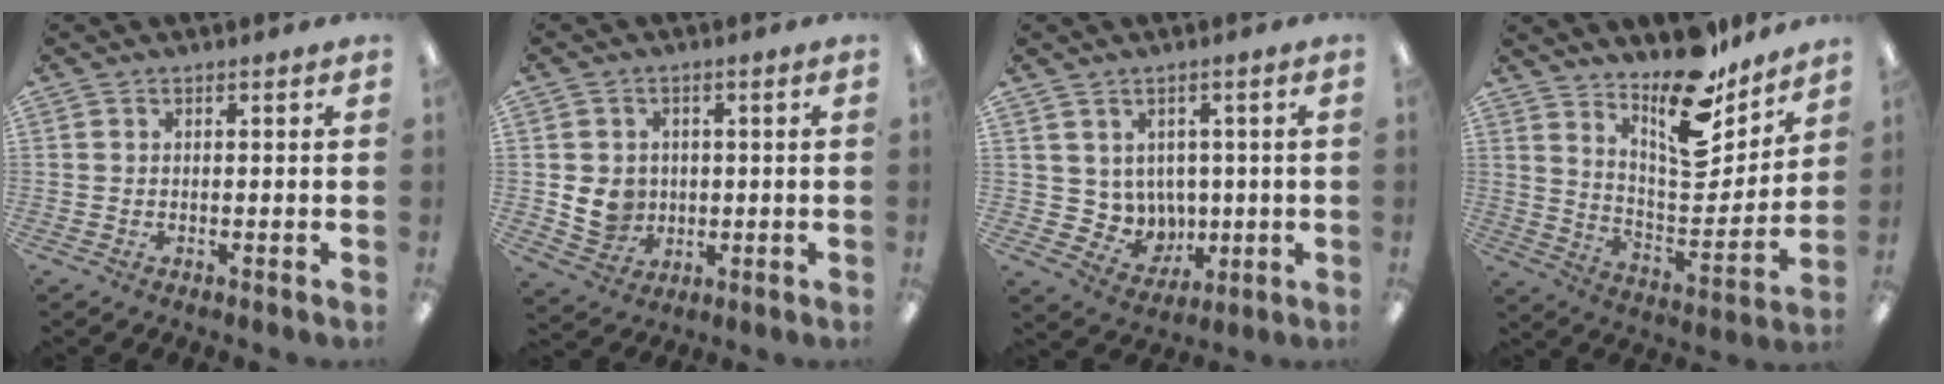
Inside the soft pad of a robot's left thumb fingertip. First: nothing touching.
{"total": 7.2, "force": [-0.2, 6.6, 2.8], "torque": [-0.051, 0.008, 0.001]}
{"total": 6.6, "force": [3.5, 5.6, 0.5], "torque": [-0.027, -0.028, 0.076]}
{"total": 17.6, "force": [13.4, 6.7, 9.2], "torque": [-0.133, -0.108, 0.229]}